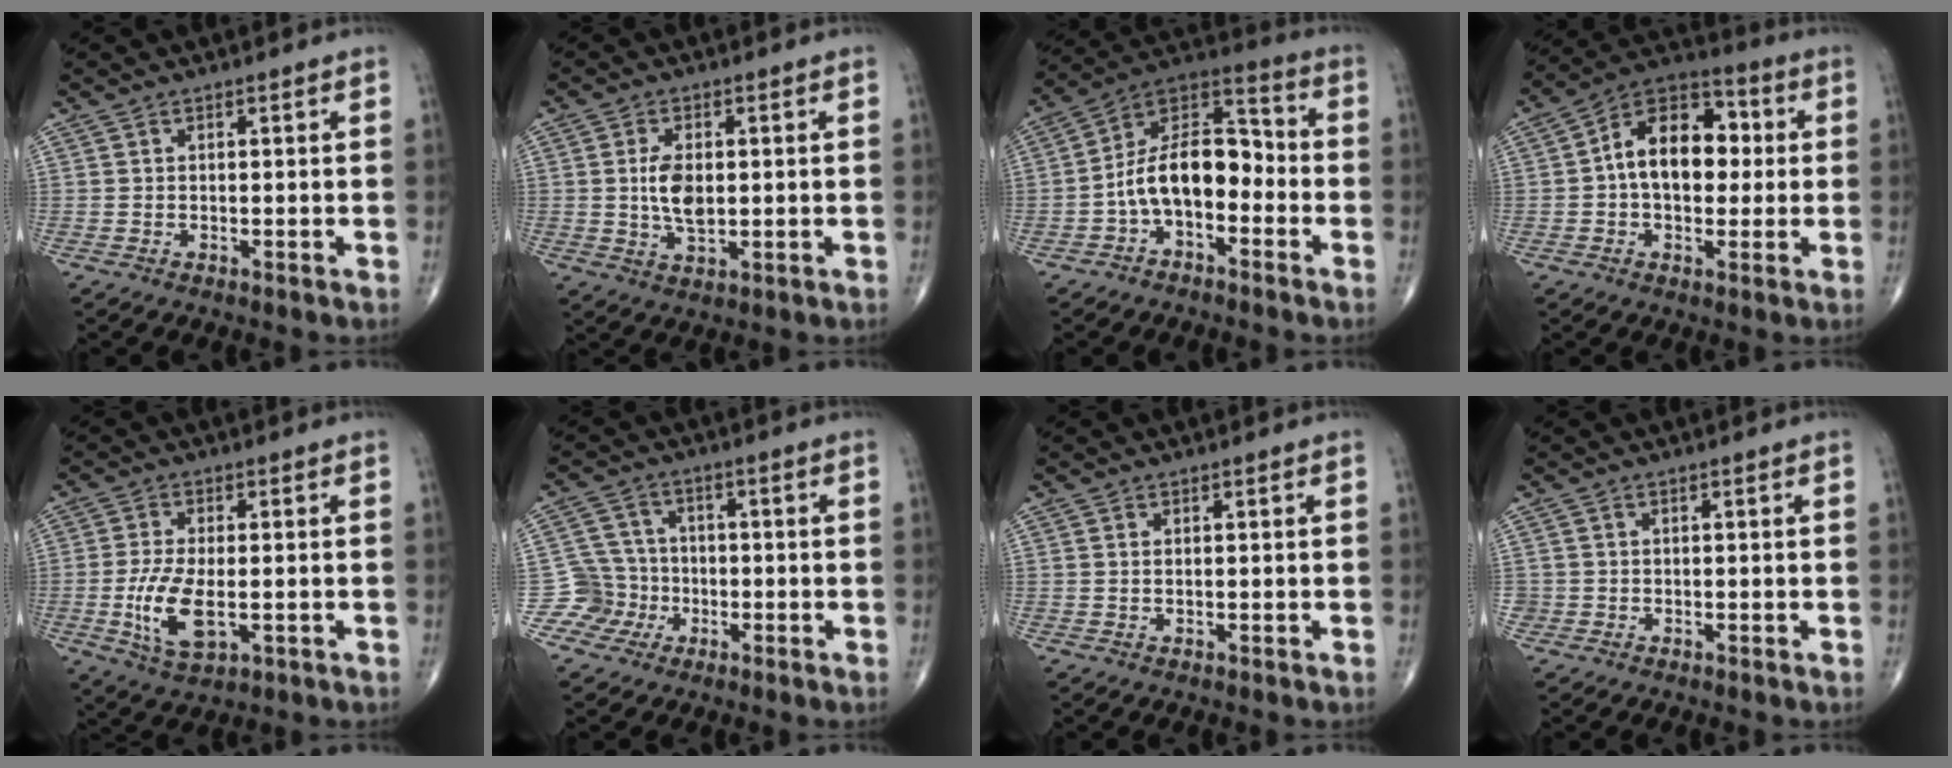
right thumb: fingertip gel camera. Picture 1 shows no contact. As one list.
[{"total": 6.0, "force": [0.4, 3.2, 5.1], "torque": [-0.093, -0.006, 0.008]}, {"total": 13.5, "force": [-3.3, 7.8, 10.5], "torque": [-0.161, 0.061, -0.070]}, {"total": 14.5, "force": [1.0, 9.4, 11.0], "torque": [-0.141, 0.033, 0.002]}, {"total": 9.4, "force": [-1.9, 4.3, 8.1], "torque": [-0.164, -0.010, -0.031]}, {"total": 6.5, "force": [-2.6, 6.0, -0.2], "torque": [0.047, 0.026, -0.053]}, {"total": 0.0}, {"total": 0.9, "force": [-0.3, 0.9, 0.0], "torque": [0.005, 0.006, -0.007]}]